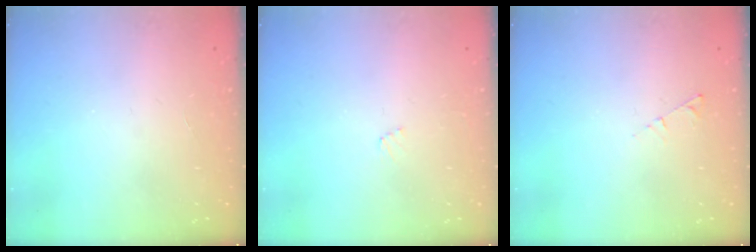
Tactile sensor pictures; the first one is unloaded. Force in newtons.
{"total": 3.6, "press": 3.6, "slide": 0.3}
{"total": 2.9, "press": 2.9, "slide": 0.4}